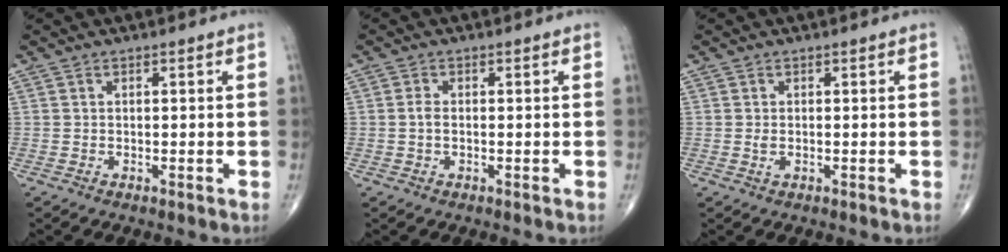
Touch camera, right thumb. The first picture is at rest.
{"total": 1.5, "force": [-0.1, 0.8, 1.2], "torque": [-0.026, 0.001, -0.004]}
{"total": 0.8, "force": [0.0, 0.3, 0.7], "torque": [-0.017, -0.002, 0.003]}